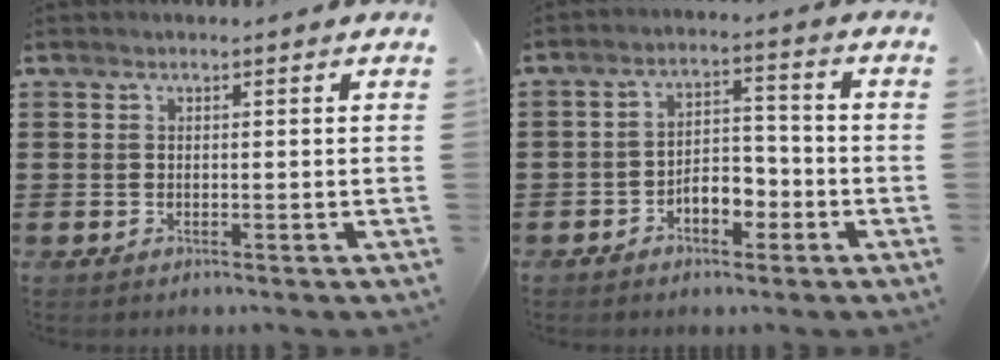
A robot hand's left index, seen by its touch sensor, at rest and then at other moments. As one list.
[{"total": 4.7, "force": [-2.7, 2.6, 2.8], "torque": [-0.051, 0.012, -0.054]}]